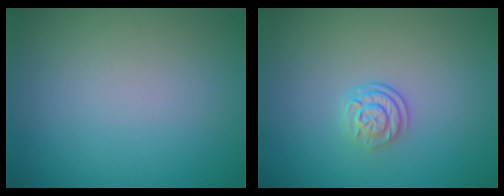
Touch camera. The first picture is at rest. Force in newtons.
{"total": 2.5, "press": 1.8, "slide": 1.7}